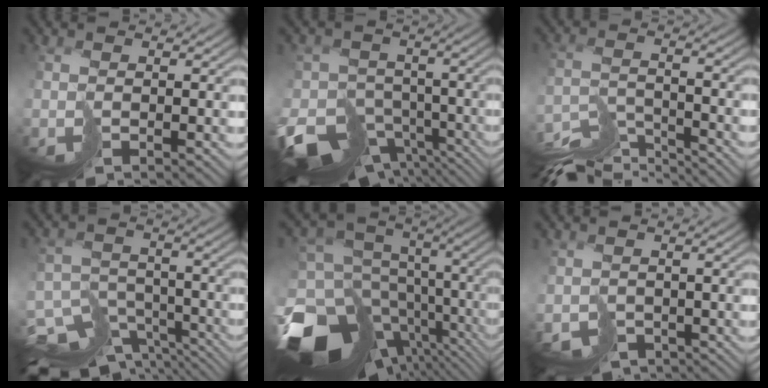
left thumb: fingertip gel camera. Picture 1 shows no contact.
{"total": 13.7, "force": [-8.2, 8.9, 6.5], "torque": [-0.162, -0.042, -0.097]}
{"total": 10.9, "force": [-10.4, 1.2, 3.0], "torque": [-0.067, -0.011, -0.159]}
{"total": 13.8, "force": [-11.5, 6.1, 4.7], "torque": [-0.108, -0.030, -0.158]}
{"total": 16.5, "force": [-4.9, 11.2, 11.1], "torque": [-0.253, -0.025, -0.042]}
{"total": 2.5, "force": [-0.8, 2.3, 0.5], "torque": [-0.014, -0.024, -0.010]}